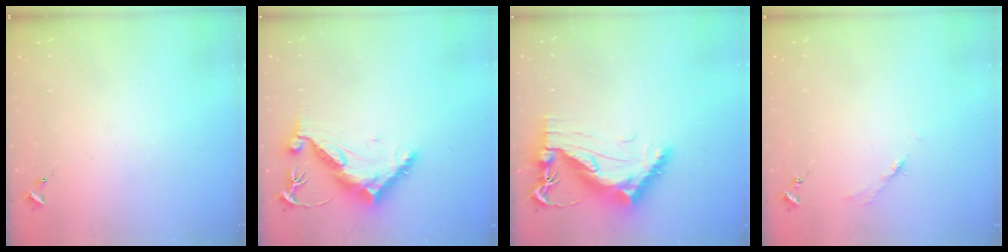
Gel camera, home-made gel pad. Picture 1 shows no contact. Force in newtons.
{"total": 11.4, "press": 11.4, "slide": 0.8}
{"total": 11.9, "press": 11.9, "slide": 1.0}
{"total": 2.7, "press": 2.7, "slide": 0.4}